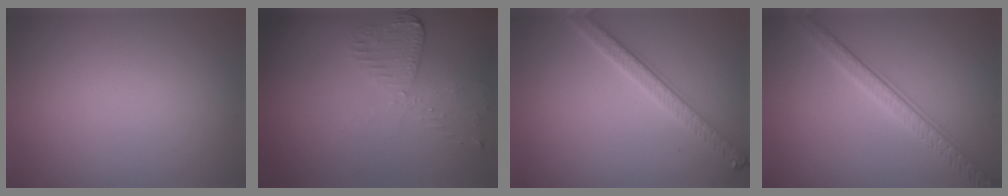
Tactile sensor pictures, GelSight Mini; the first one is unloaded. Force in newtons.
{"total": 2.6, "press": 2.3, "slide": 1.2}
{"total": 3.0, "press": 2.9, "slide": 0.7}
{"total": 3.6, "press": 3.3, "slide": 1.6}